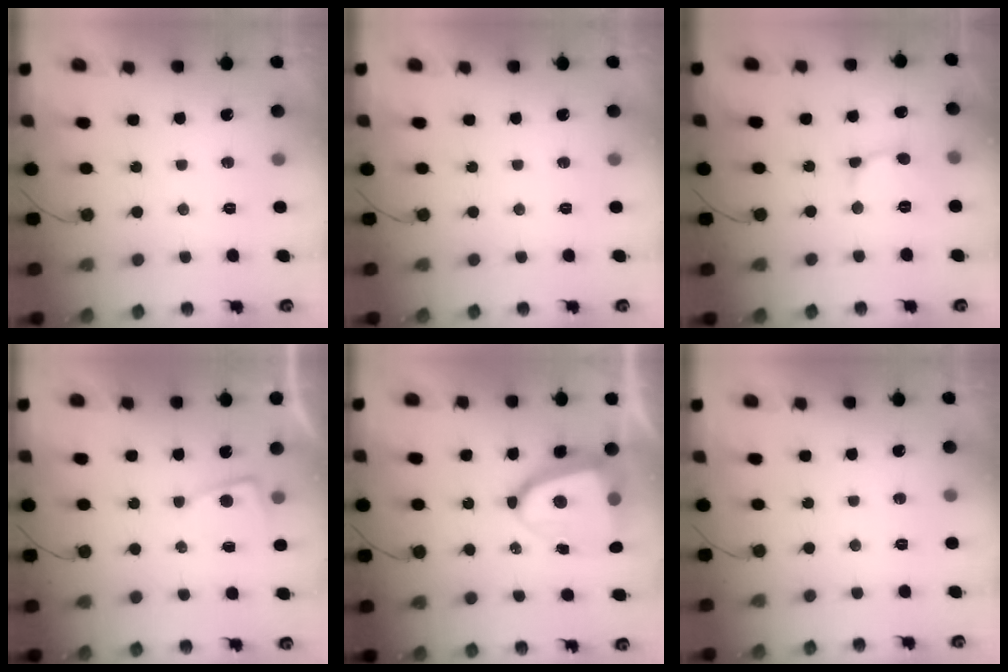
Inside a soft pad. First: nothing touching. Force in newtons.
{"total": 0.0}
{"total": 2.6, "press": 2.6, "slide": 0.2}
{"total": 2.6, "press": 2.6, "slide": 0.4}
{"total": 12.8, "press": 12.7, "slide": 1.6}
{"total": 0.0}